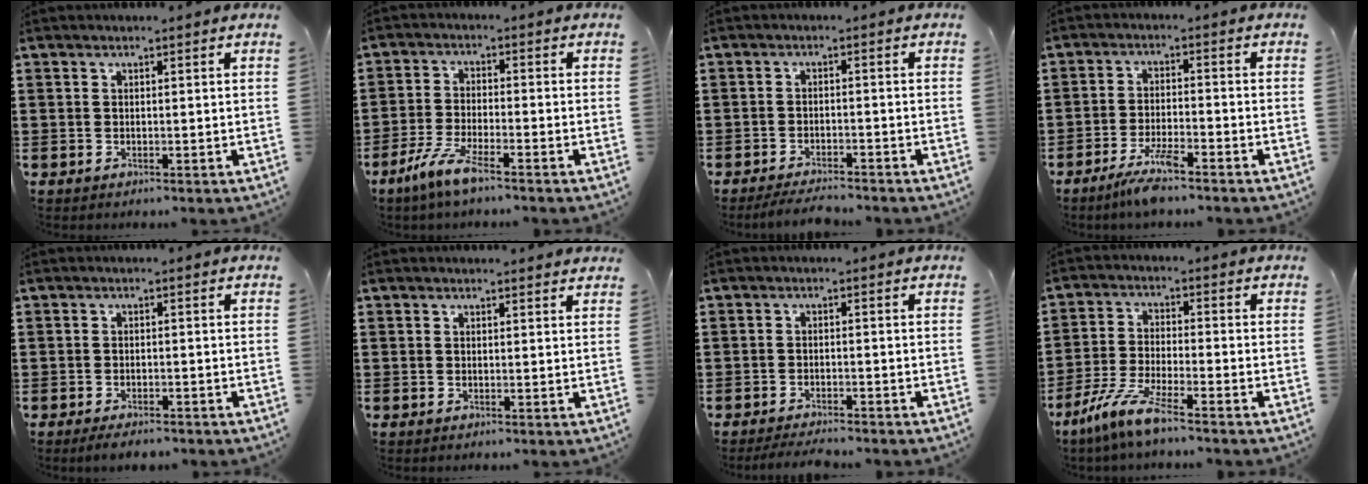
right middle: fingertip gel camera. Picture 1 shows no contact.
{"total": 5.7, "force": [-4.2, 0.4, 3.8], "torque": [-0.096, -0.016, -0.083]}
{"total": 2.9, "force": [-2.9, 0.1, 0.7], "torque": [-0.014, 0.001, -0.057]}
{"total": 4.8, "force": [-3.6, 0.4, 3.2], "torque": [-0.072, -0.008, -0.069]}
{"total": 2.0, "force": [-1.9, 0.2, 0.6], "torque": [-0.013, -0.001, -0.036]}
{"total": 0.5, "force": [0.5, 0.1, 0.1], "torque": [0.003, -0.002, 0.008]}
{"total": 2.4, "force": [-2.3, 0.0, 0.4], "torque": [-0.010, -0.001, -0.046]}
{"total": 7.0, "force": [-5.5, -0.1, 4.3], "torque": [-0.102, -0.019, -0.108]}